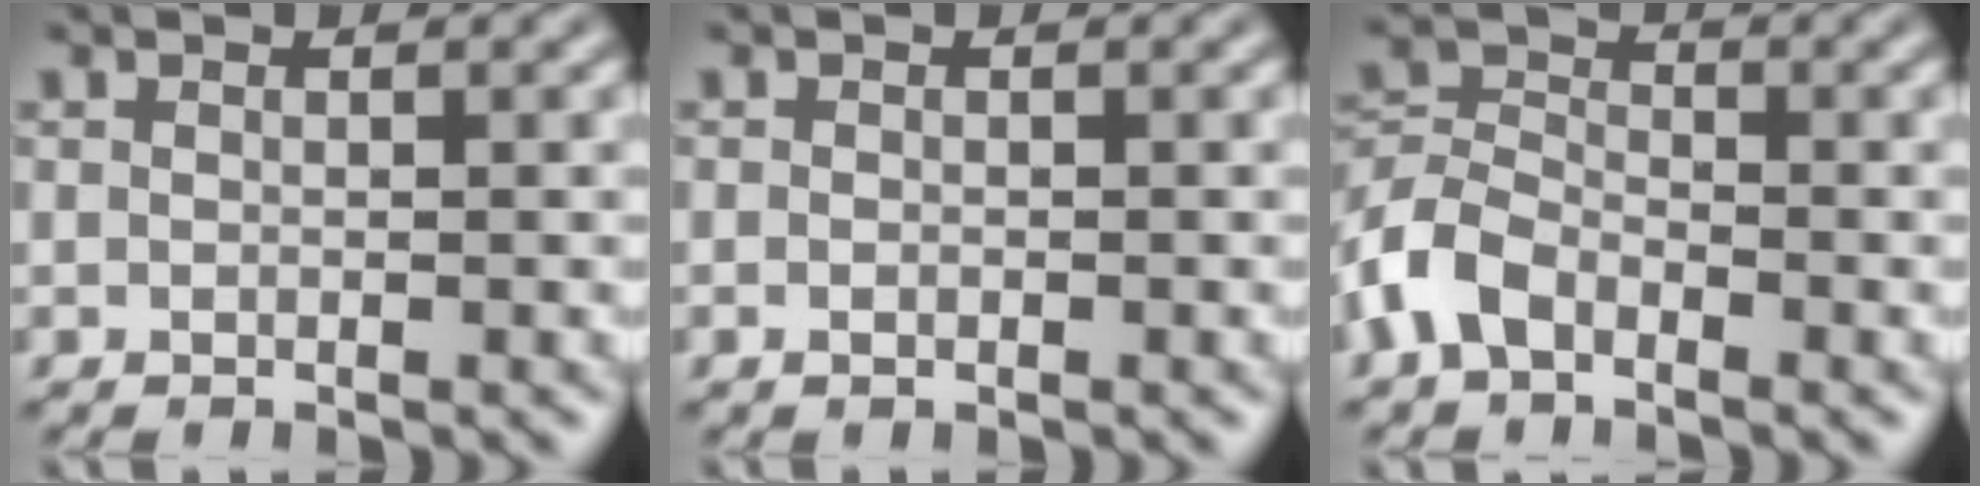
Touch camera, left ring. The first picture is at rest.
{"total": 0.5, "force": [-0.2, 0.4, 0.3], "torque": [-0.005, -0.002, -0.003]}
{"total": 4.2, "force": [-2.5, 2.4, 2.3], "torque": [-0.051, 0.005, -0.063]}